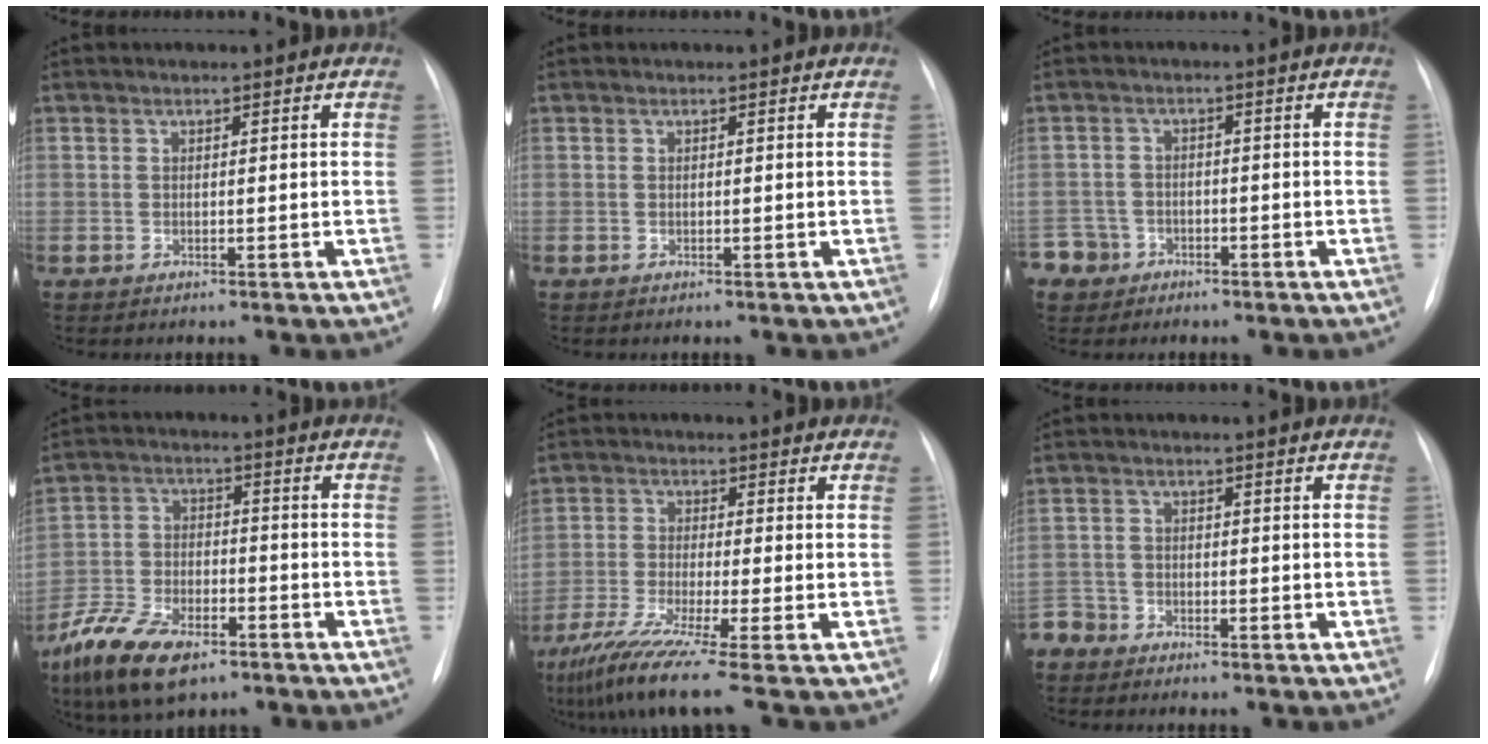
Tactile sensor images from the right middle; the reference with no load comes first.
{"total": 0.0}
{"total": 4.6, "force": [-2.7, 3.7, -0.6], "torque": [0.015, 0.010, -0.047]}
{"total": 11.4, "force": [-7.2, 4.8, 7.3], "torque": [-0.150, -0.014, -0.134]}
{"total": 10.2, "force": [-7.1, -1.8, 7.1], "torque": [-0.127, -0.039, -0.123]}
{"total": 3.6, "force": [-3.0, 1.8, -0.6], "torque": [0.015, 0.000, -0.065]}